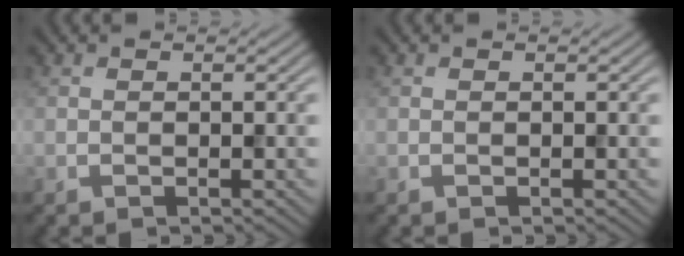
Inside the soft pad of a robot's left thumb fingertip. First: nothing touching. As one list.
[{"total": 0.0}]